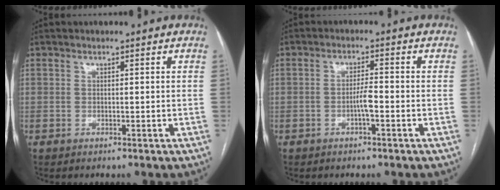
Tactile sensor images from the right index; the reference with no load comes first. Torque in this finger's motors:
{"motor_torque": [0.80, 0.34, 0.07, 0.04]}